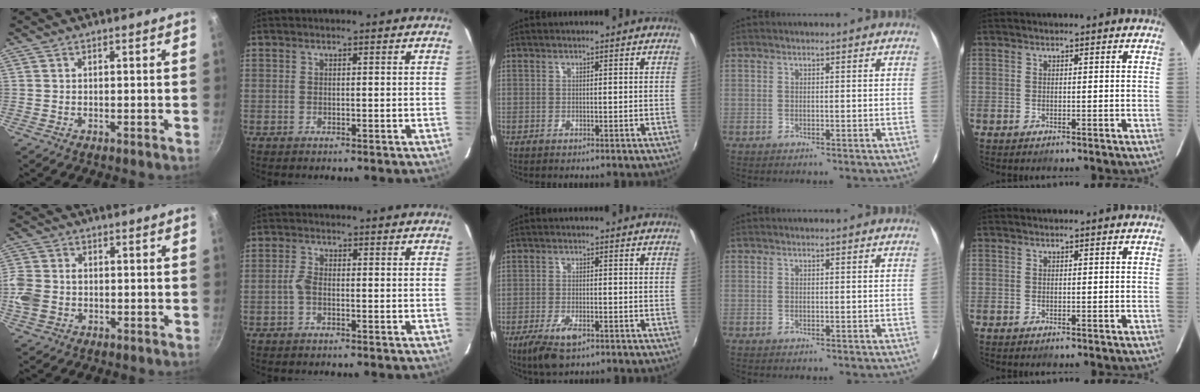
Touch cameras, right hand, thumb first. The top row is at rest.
{"thumb": {"total": 7.6, "force": [-1.2, 6.0, 4.5], "torque": [-0.101, 0.006, -0.031]}, "index": {"total": 2.1, "force": [-0.6, 1.1, 1.6], "torque": [-0.039, 0.005, -0.014]}, "middle": {"total": 6.4, "force": [-3.9, 2.4, 4.4], "torque": [-0.108, -0.019, -0.072]}}